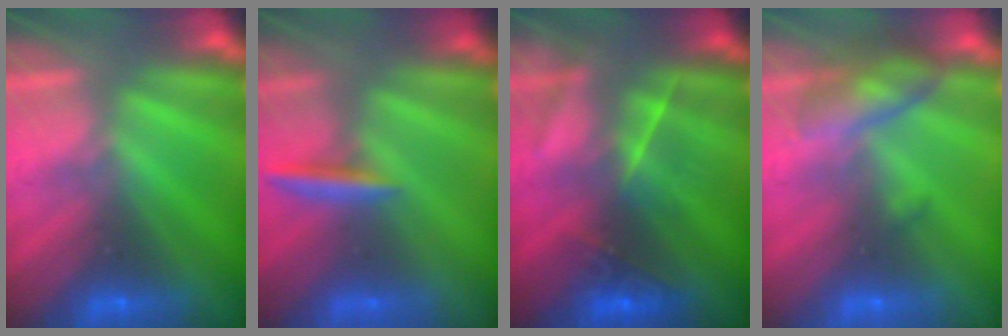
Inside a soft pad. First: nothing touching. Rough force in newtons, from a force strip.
{"total": 2.9}
{"total": 2.8}
{"total": 2.7}